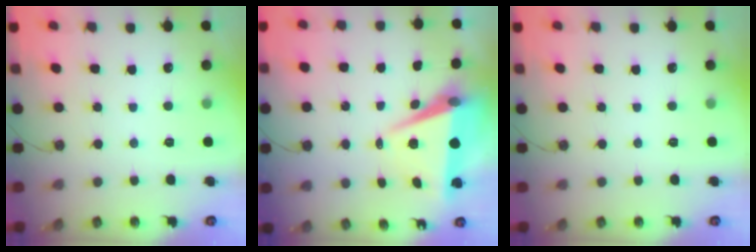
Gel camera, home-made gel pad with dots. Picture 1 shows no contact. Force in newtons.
{"total": 7.5, "press": 6.3, "slide": 4.2}
{"total": 0.0}